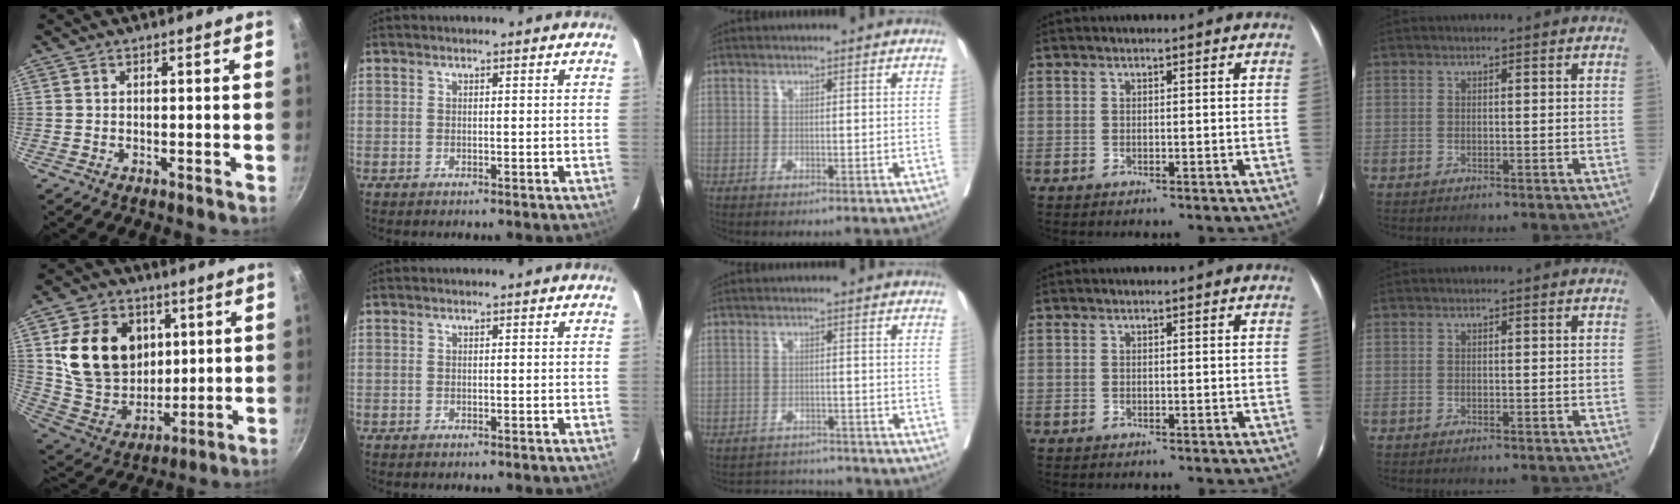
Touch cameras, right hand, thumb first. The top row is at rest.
{"thumb": {"total": 19.7, "force": [4.6, 15.7, 10.9], "torque": [-0.165, -0.005, 0.099]}, "middle": {"total": 5.2, "force": [-5.1, 0.8, -0.5], "torque": [0.008, 0.009, -0.074]}}